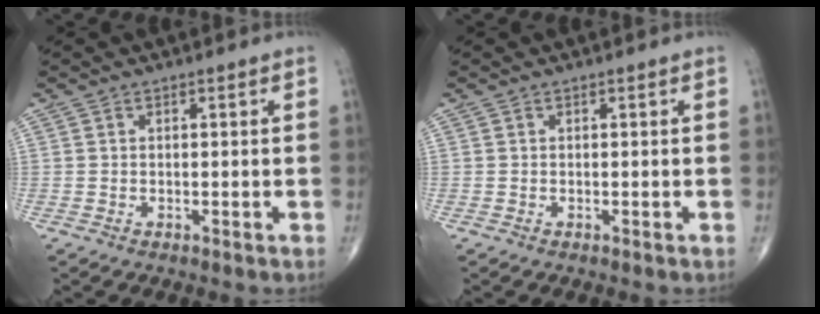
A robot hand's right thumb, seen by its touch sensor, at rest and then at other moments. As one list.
[{"total": 0.0}]